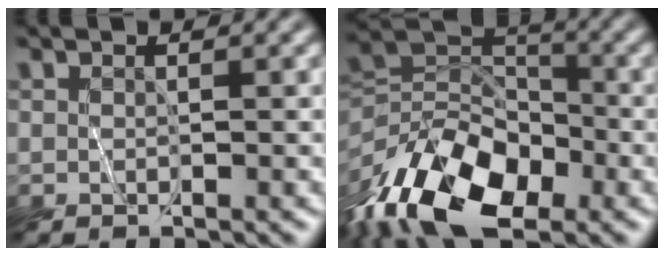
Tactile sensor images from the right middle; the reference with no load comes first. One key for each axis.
{"total": 12.2, "fx": -6.7, "fy": 6.8, "fz": 7.6, "tx": -0.147, "ty": -0.001, "tz": -0.137}